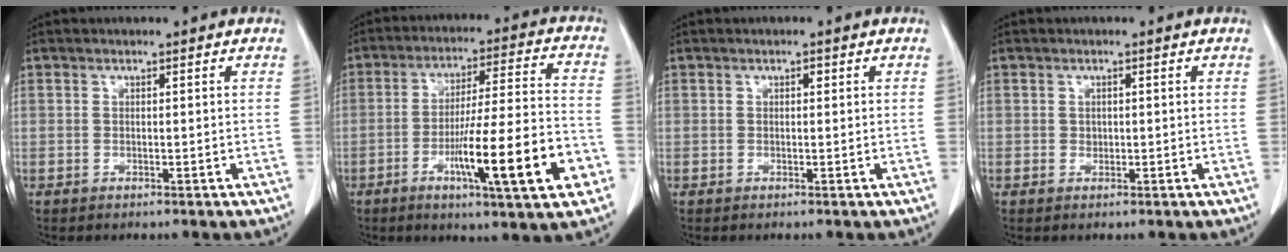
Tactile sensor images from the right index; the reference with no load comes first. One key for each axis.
{"total": 16.5, "fx": -6.2, "fy": 0.9, "fz": 15.3, "tx": -0.244, "ty": -0.007, "tz": -0.092}
{"total": 0.5, "fx": 0.2, "fy": 0.3, "fz": 0.4, "tx": -0.005, "ty": 0.002, "tz": 0.002}
{"total": 0.7, "fx": 0.0, "fy": 0.7, "fz": 0.3, "tx": -0.001, "ty": 0.002, "tz": 0.000}